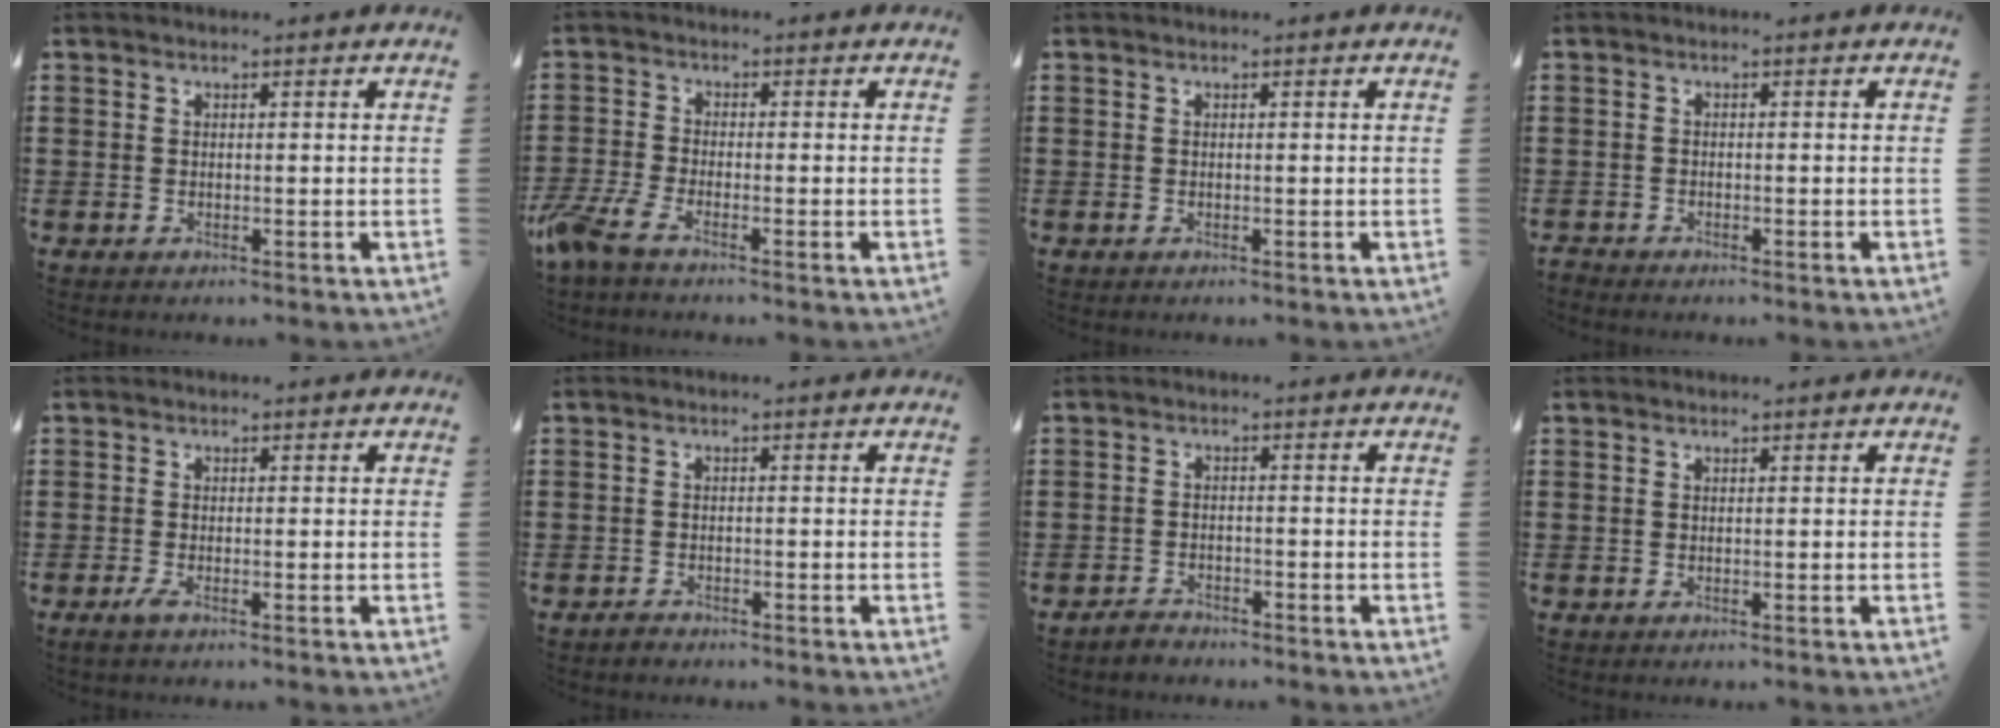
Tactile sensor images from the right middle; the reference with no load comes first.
{"total": 3.8, "force": [-2.8, 0.6, 2.6], "torque": [-0.085, -0.017, -0.062]}
{"total": 0.0}
{"total": 1.0, "force": [-1.0, 0.1, 0.0], "torque": [-0.003, 0.001, -0.022]}
{"total": 1.4, "force": [-0.6, 0.2, 1.3], "torque": [-0.031, -0.006, -0.012]}
{"total": 1.0, "force": [-0.9, 0.3, 0.2], "torque": [-0.006, 0.000, -0.020]}
{"total": 1.9, "force": [-1.8, 0.4, 0.1], "torque": [-0.008, 0.003, -0.039]}
{"total": 0.0}